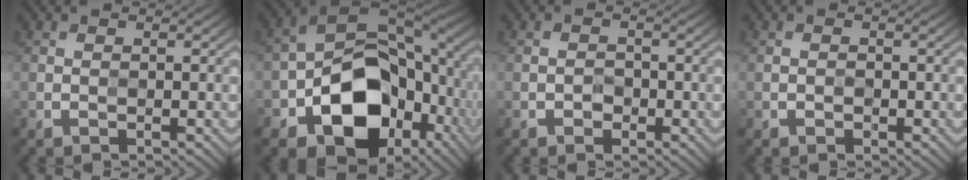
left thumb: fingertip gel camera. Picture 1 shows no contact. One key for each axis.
{"total": 17.6, "fx": -5.4, "fy": 11.9, "fz": 11.7, "tx": -0.192, "ty": -0.028, "tz": -0.087}
{"total": 1.4, "fx": -0.7, "fy": 1.0, "fz": 0.6, "tx": -0.007, "ty": 0.002, "tz": -0.015}
{"total": 0.6, "fx": -0.3, "fy": 0.4, "fz": 0.3, "tx": -0.002, "ty": 0.000, "tz": -0.005}